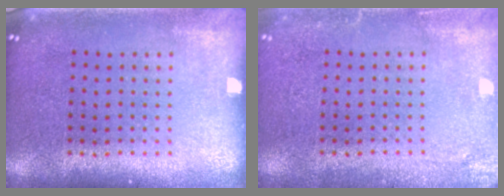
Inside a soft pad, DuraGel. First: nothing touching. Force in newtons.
{"total": 2.0, "press": 1.9, "slide": 0.1}